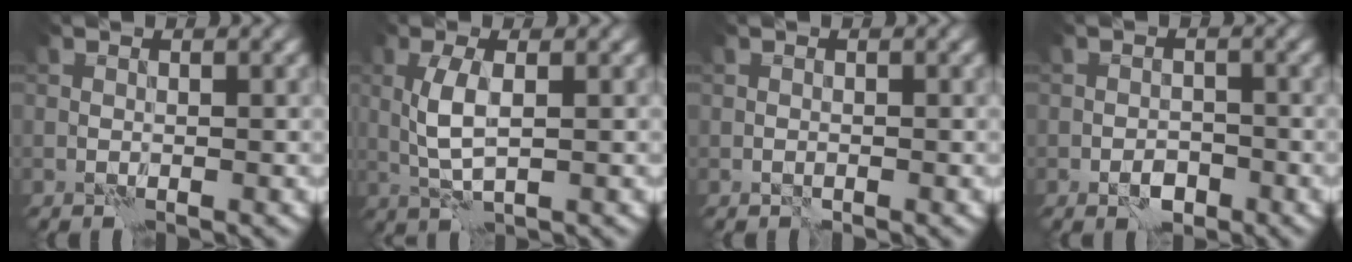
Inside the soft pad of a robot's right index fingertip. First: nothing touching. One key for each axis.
{"total": 3.4, "fx": 0.3, "fy": 1.0, "fz": 3.2, "tx": -0.073, "ty": 0.003, "tz": 0.008}
{"total": 0.0}
{"total": 2.0, "fx": -1.3, "fy": 1.1, "fz": 1.1, "tx": -0.016, "ty": 0.006, "tz": -0.023}